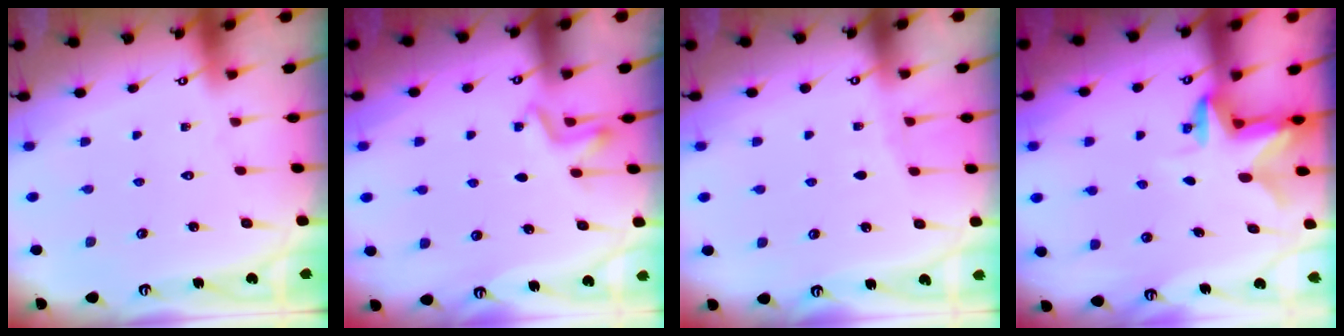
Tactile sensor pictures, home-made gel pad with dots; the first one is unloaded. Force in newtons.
{"total": 2.8, "press": 2.4, "slide": 1.4}
{"total": 3.7, "press": 3.6, "slide": 0.5}
{"total": 2.5, "press": 2.4, "slide": 0.6}